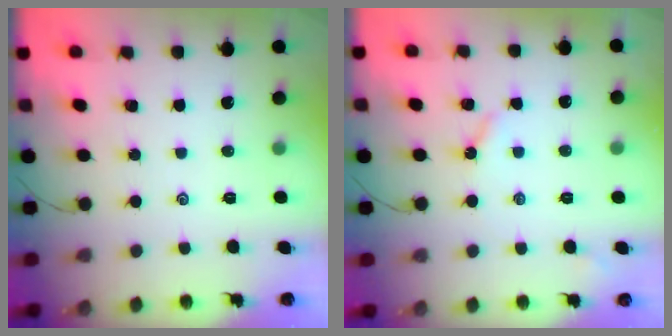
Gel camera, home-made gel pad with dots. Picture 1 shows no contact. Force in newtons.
{"total": 3.0, "press": 2.9, "slide": 0.6}